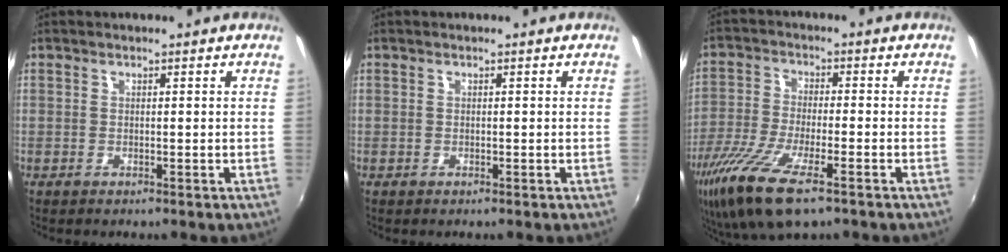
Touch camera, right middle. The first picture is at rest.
{"total": 0.0}
{"total": 14.7, "force": [-8.7, 3.8, 11.2], "torque": [-0.240, -0.048, -0.170]}